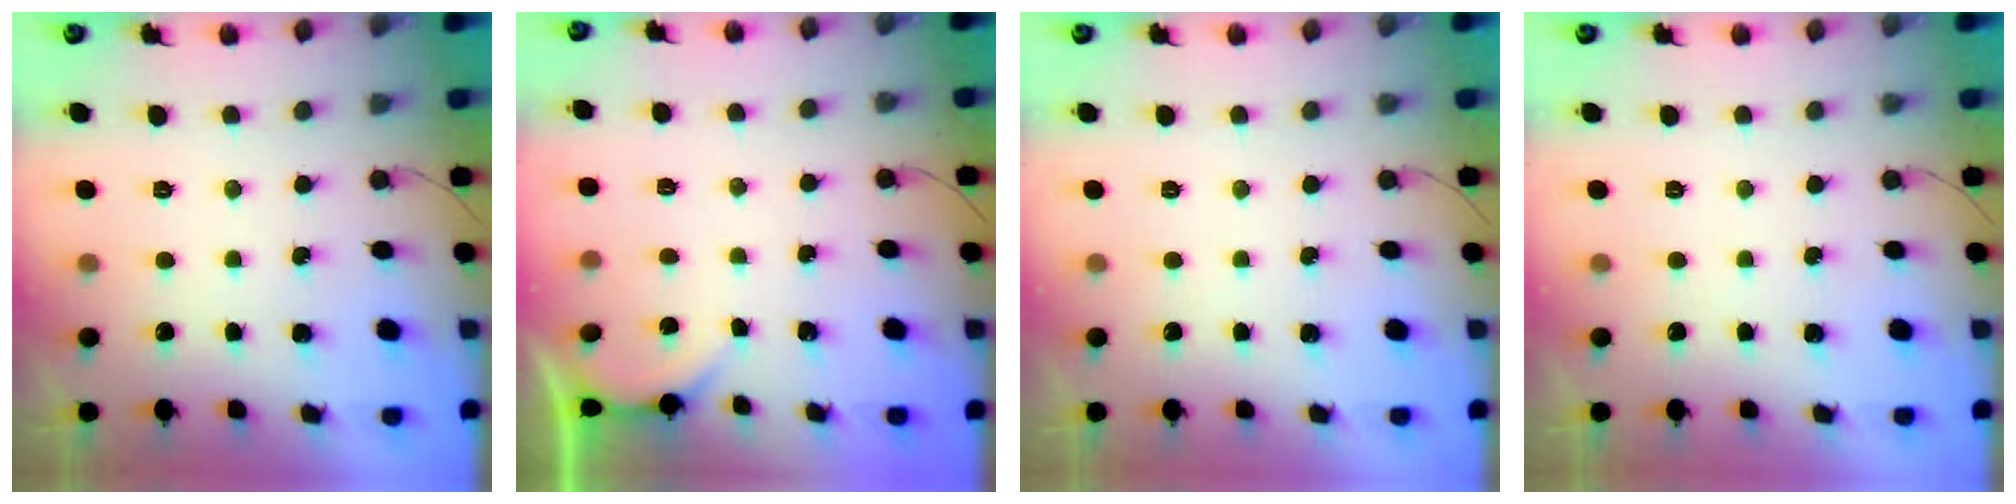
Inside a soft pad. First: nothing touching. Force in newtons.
{"total": 0.8, "press": 0.8, "slide": 0.1}
{"total": 0.0}
{"total": 0.0}